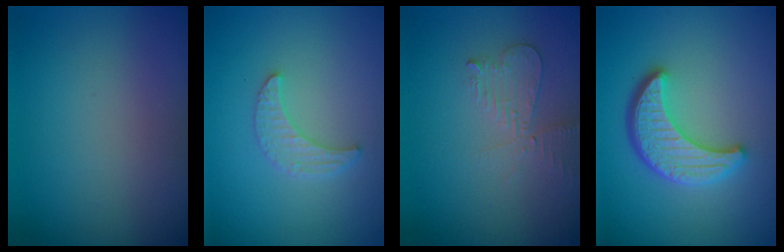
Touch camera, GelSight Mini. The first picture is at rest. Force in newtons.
{"total": 2.0, "press": 1.9, "slide": 0.5}
{"total": 2.4, "press": 2.3, "slide": 0.5}
{"total": 4.5, "press": 3.8, "slide": 2.5}